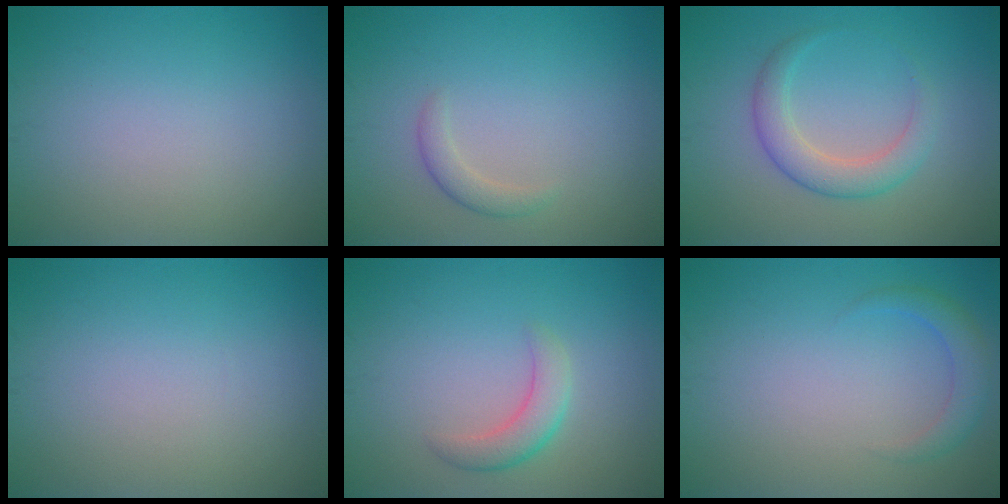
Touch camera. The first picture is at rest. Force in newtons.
{"total": 1.4, "press": 1.4, "slide": 0.1}
{"total": 3.2, "press": 3.2, "slide": 0.3}
{"total": 0.0}
{"total": 2.5, "press": 2.5, "slide": 0.1}
{"total": 2.1, "press": 2.1, "slide": 0.2}